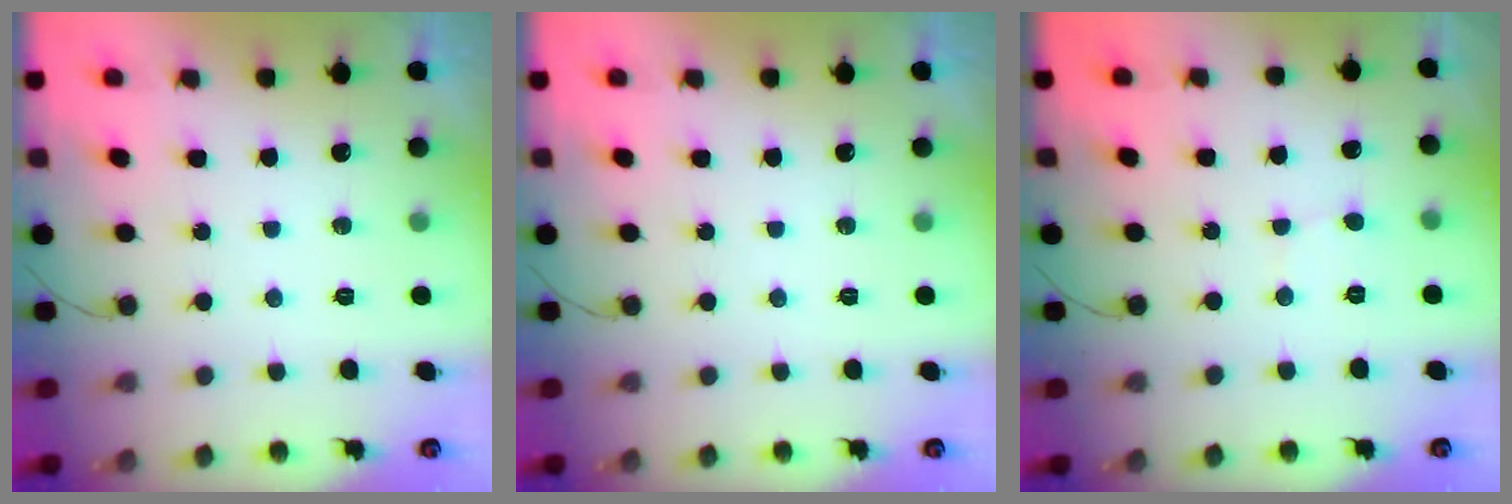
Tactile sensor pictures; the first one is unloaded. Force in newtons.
{"total": 0.0}
{"total": 2.6, "press": 2.6, "slide": 0.2}